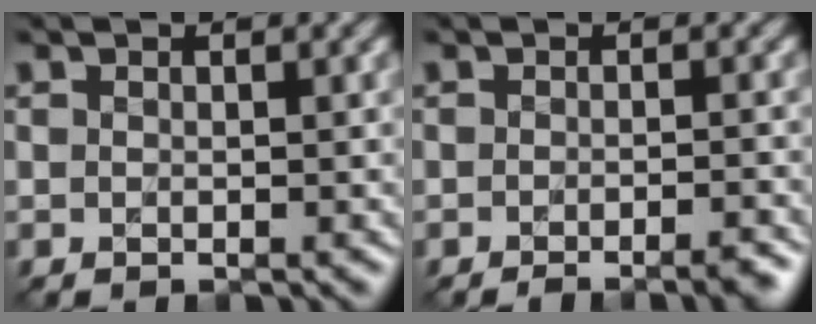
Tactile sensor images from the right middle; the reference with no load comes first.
{"total": 3.0, "force": [-2.2, 0.5, 2.0], "torque": [-0.021, 0.002, -0.036]}